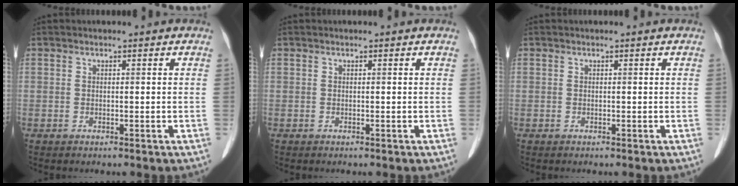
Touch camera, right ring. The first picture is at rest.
{"total": 0.0}
{"total": 0.0}